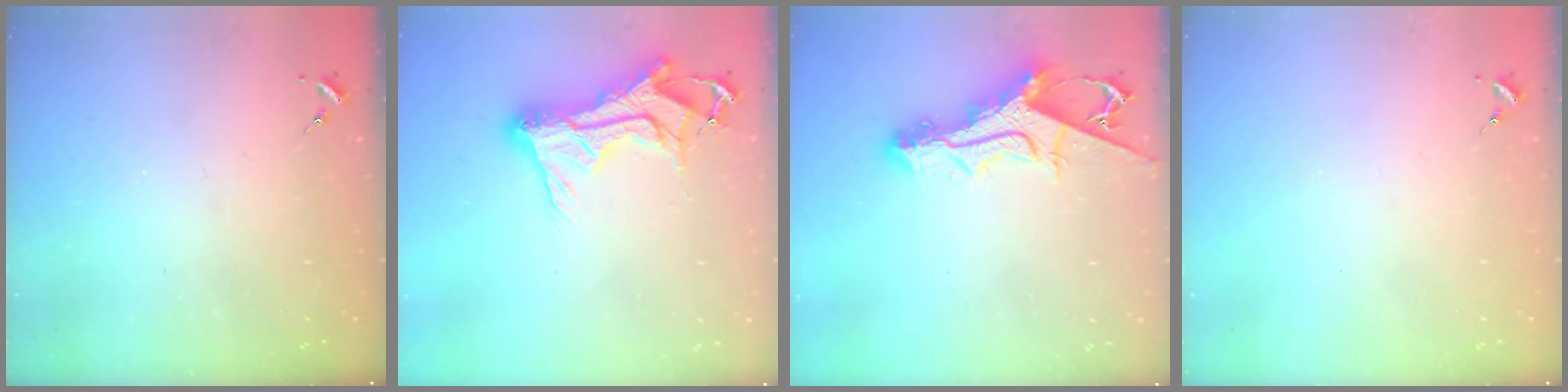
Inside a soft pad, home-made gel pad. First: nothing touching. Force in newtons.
{"total": 17.8, "press": 17.8, "slide": 1.6}
{"total": 15.1, "press": 15.0, "slide": 1.3}
{"total": 0.0}